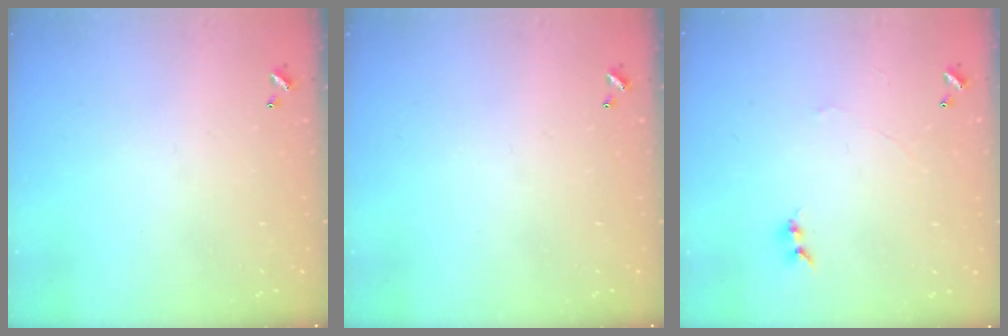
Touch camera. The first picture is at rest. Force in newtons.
{"total": 0.0}
{"total": 0.0}